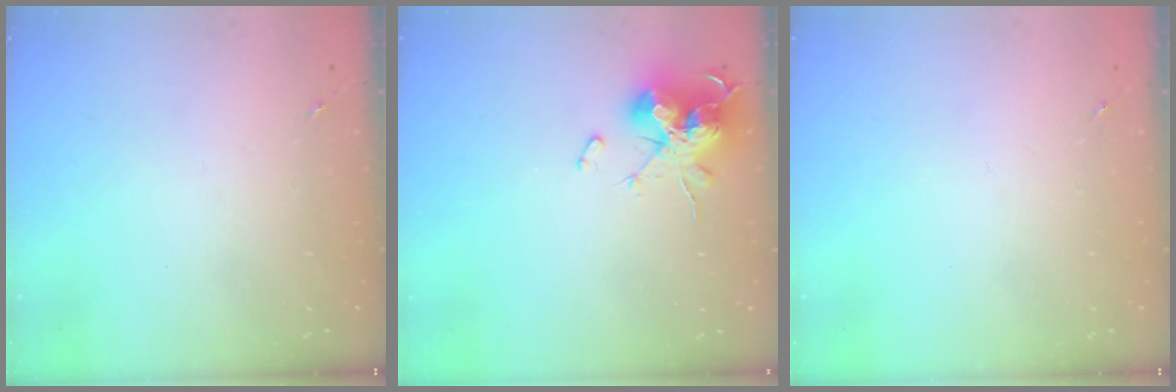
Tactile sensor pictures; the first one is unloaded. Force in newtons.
{"total": 15.7, "press": 15.7, "slide": 0.1}
{"total": 0.0}